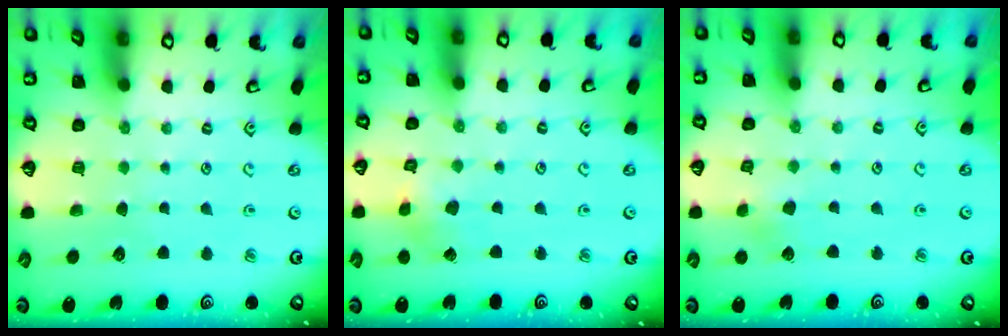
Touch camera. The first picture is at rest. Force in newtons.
{"total": 2.3, "press": 2.3, "slide": 0.4}
{"total": 3.9, "press": 3.9, "slide": 0.5}